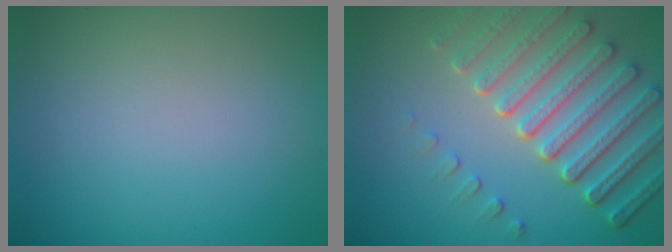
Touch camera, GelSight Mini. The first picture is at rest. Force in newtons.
{"total": 7.2, "press": 5.6, "slide": 4.6}